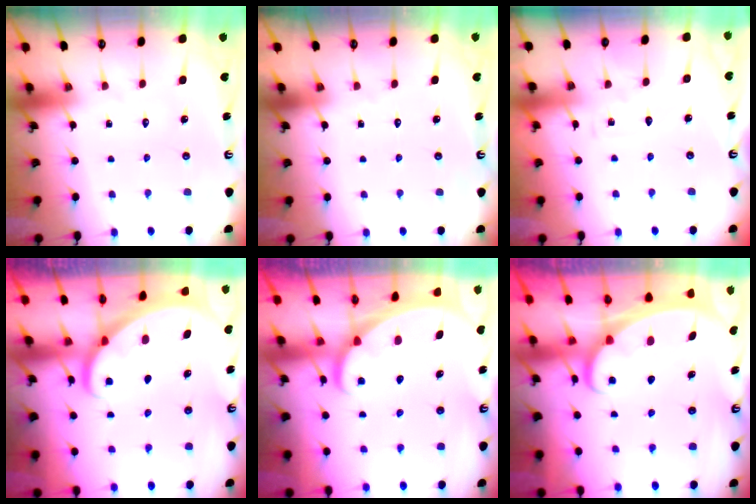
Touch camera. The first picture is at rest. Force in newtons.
{"total": 0.0}
{"total": 2.1, "press": 2.1, "slide": 0.2}
{"total": 2.3, "press": 2.3, "slide": 0.1}
{"total": 1.9, "press": 1.9, "slide": 0.1}
{"total": 2.4, "press": 2.4, "slide": 0.3}